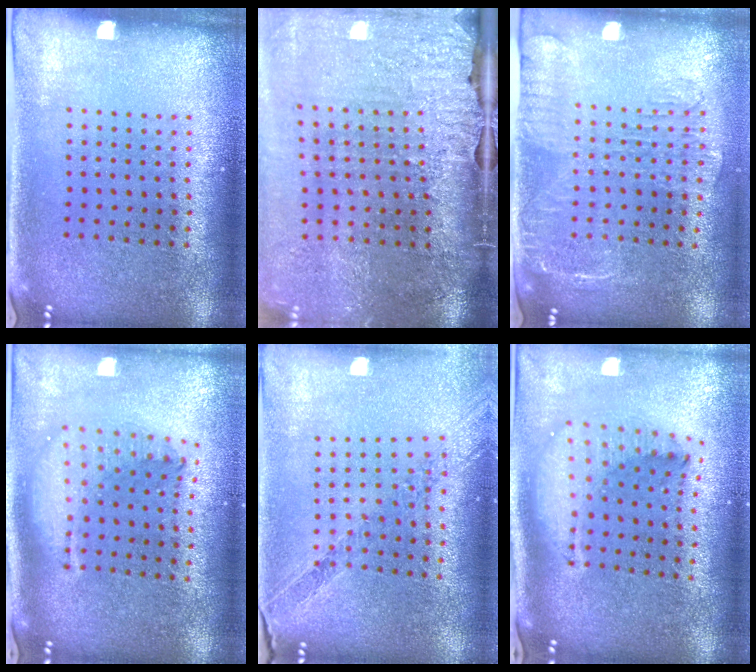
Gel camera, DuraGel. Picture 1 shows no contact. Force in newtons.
{"total": 3.8, "press": 3.3, "slide": 1.9}
{"total": 2.0, "press": 1.7, "slide": 1.0}
{"total": 2.1, "press": 1.6, "slide": 1.3}
{"total": 1.1, "press": 1.1, "slide": 0.2}
{"total": 1.9, "press": 1.5, "slide": 1.2}